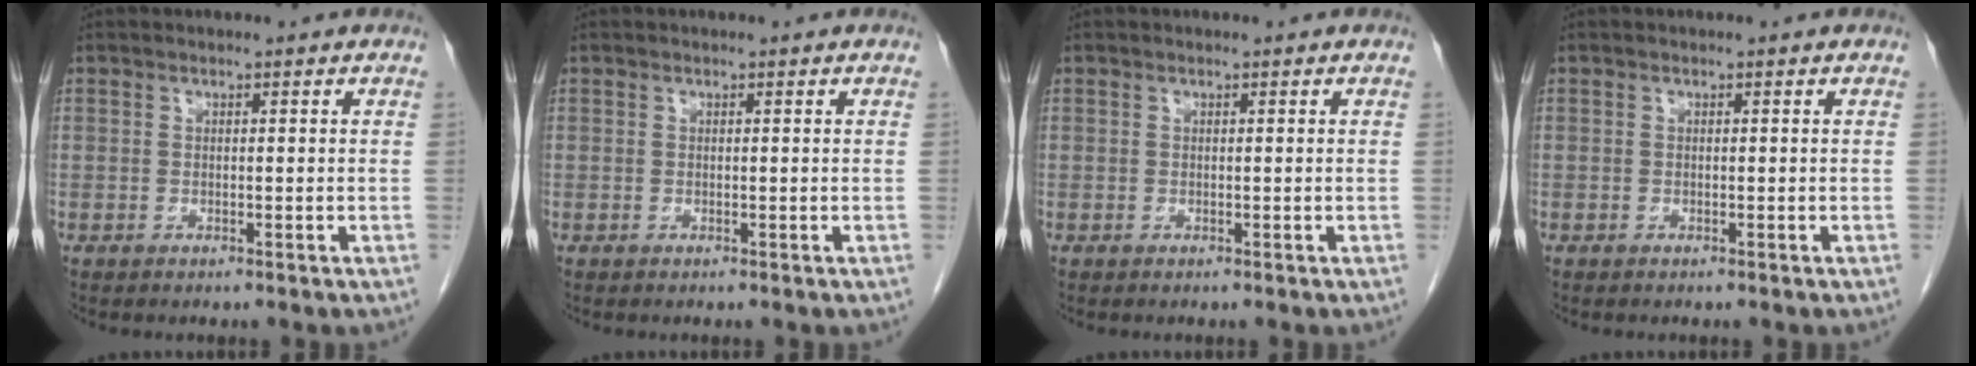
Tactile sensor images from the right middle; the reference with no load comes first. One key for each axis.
{"total": 0.0}
{"total": 0.0}
{"total": 0.0}